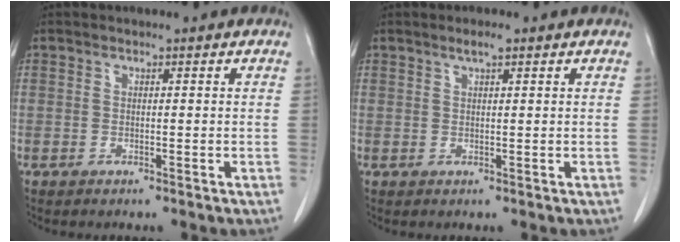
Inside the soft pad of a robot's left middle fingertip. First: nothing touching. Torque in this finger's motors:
{"motor_torque": [0.38, -0.22, -0.01, 0.00]}